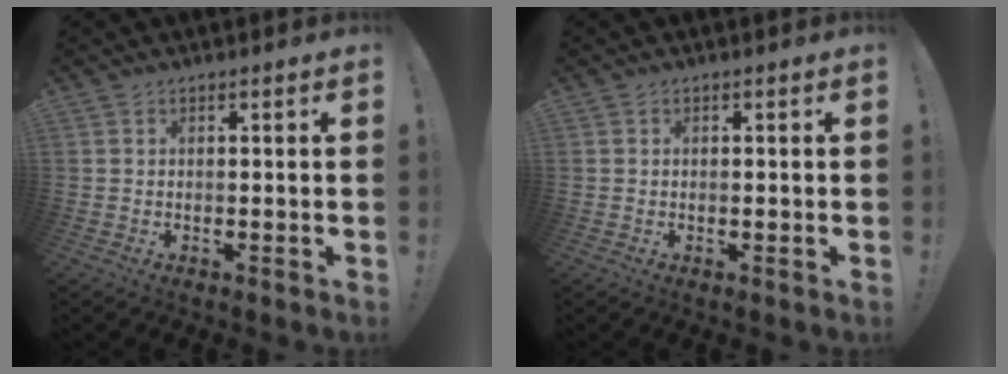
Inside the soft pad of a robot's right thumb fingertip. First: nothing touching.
{"total": 0.5, "force": [-0.3, 0.1, 0.4], "torque": [-0.003, -0.002, -0.006]}